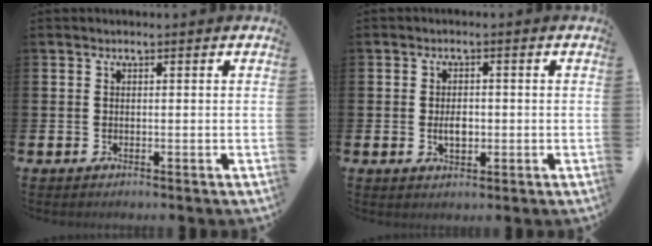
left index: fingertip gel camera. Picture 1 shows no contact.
{"total": 2.7, "force": [-0.2, 1.6, 2.1], "torque": [-0.023, -0.003, -0.008]}